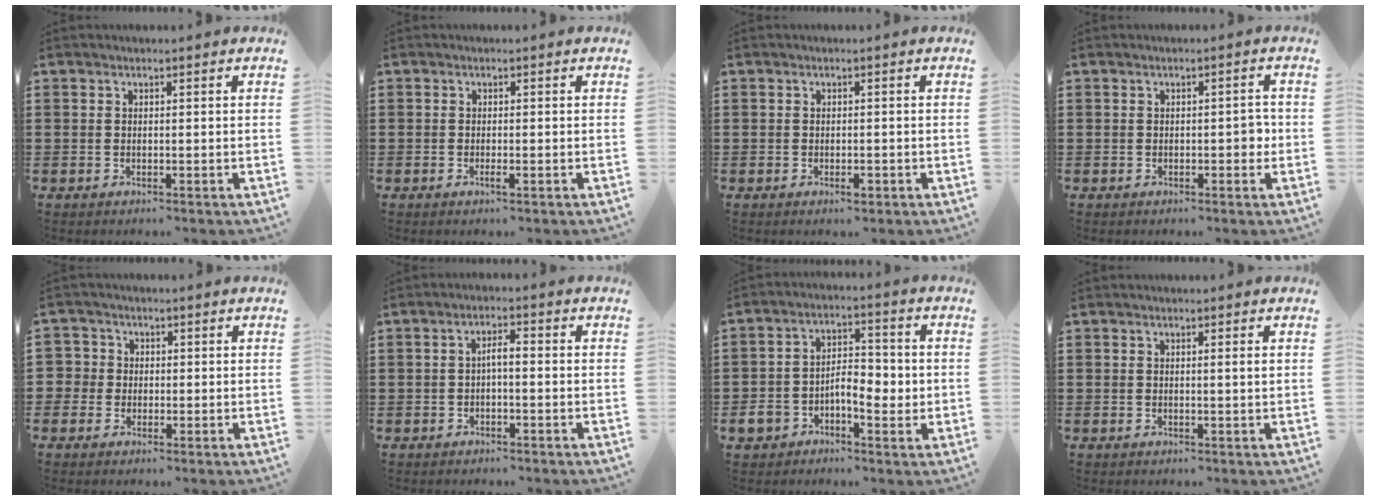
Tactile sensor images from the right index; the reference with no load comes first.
{"total": 0.9, "force": [-0.4, -0.1, 0.8], "torque": [-0.016, -0.008, -0.005]}
{"total": 0.9, "force": [-0.5, 0.4, 0.7], "torque": [-0.016, -0.006, -0.007]}
{"total": 2.0, "force": [-0.4, 1.0, 1.7], "torque": [-0.024, -0.001, -0.010]}
{"total": 2.7, "force": [-0.1, 2.6, 0.2], "torque": [-0.019, 0.008, -0.005]}
{"total": 2.2, "force": [-0.6, 0.5, 2.0], "torque": [-0.038, 0.004, -0.013]}
{"total": 6.6, "force": [-2.1, 4.2, 4.5], "torque": [-0.098, 0.008, -0.045]}
{"total": 1.0, "force": [0.2, -0.1, 0.9], "torque": [-0.017, 0.001, 0.002]}